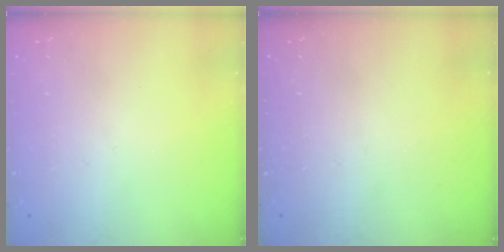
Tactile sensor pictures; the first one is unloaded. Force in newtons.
{"total": 0.0}